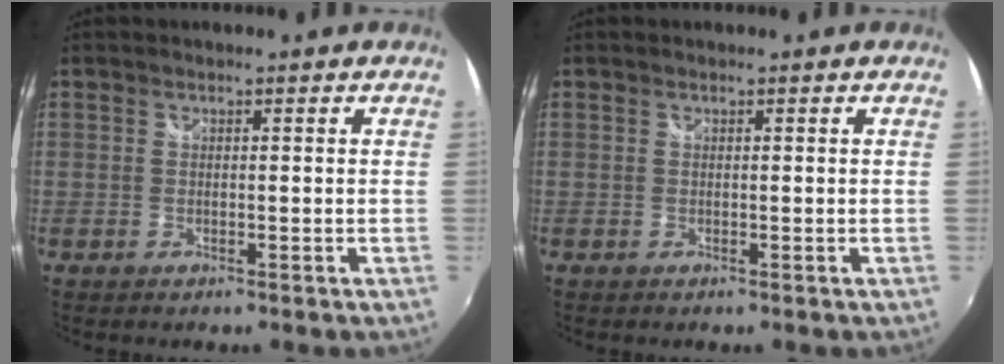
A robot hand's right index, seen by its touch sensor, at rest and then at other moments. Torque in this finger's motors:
{"motor_torque": [0.01, 0.02, -0.03, 0.00]}